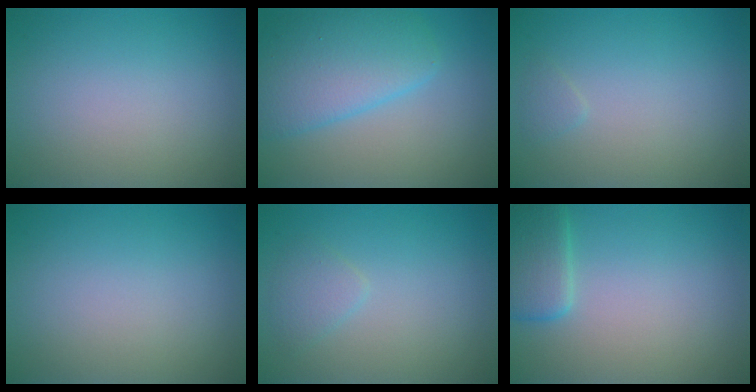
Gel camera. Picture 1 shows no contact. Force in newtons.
{"total": 5.7, "press": 5.7, "slide": 0.3}
{"total": 0.6, "press": 0.6, "slide": 0.0}
{"total": 0.0}
{"total": 1.4, "press": 1.4, "slide": 0.0}
{"total": 3.1, "press": 3.1, "slide": 0.2}